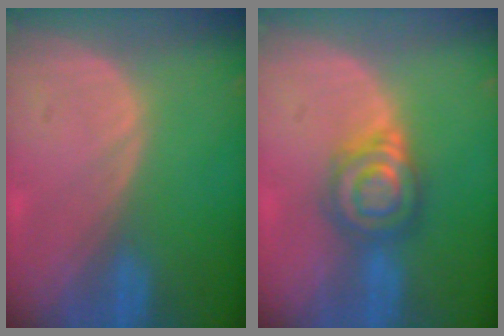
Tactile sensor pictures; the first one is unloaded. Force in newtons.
{"total": 6.3, "press": 6.3, "slide": 0.5}